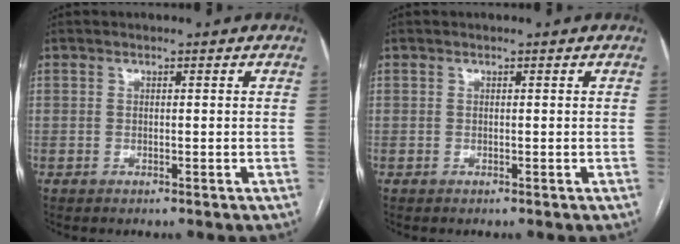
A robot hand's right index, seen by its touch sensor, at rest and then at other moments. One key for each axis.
{"total": 0.0}